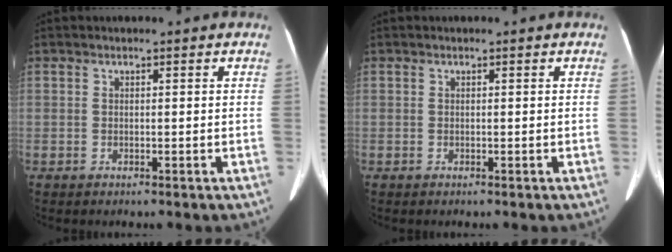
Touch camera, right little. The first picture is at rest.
{"total": 0.0}